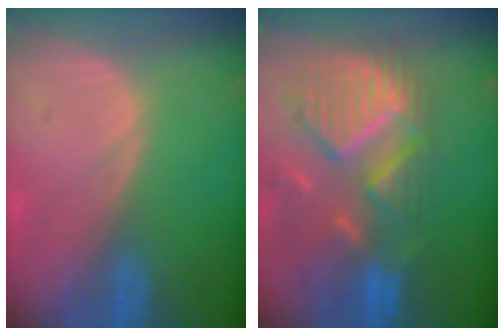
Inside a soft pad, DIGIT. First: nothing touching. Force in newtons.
{"total": 11.9, "press": 10.4, "slide": 5.7}